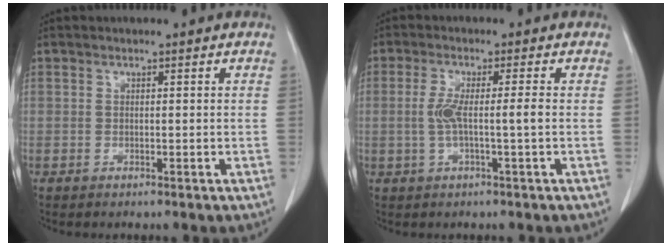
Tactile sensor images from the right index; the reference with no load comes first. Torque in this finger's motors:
{"motor_torque": [0.65, -0.19, 0.22, 0.08]}